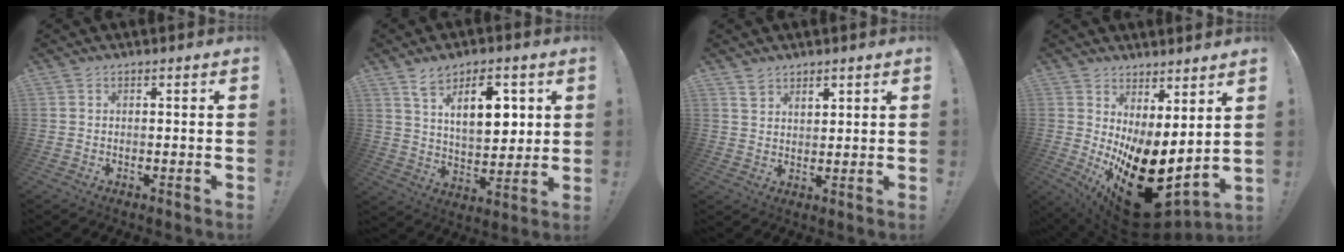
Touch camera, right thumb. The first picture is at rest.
{"total": 13.7, "force": [6.6, 6.6, 9.9], "torque": [-0.154, -0.014, 0.113]}
{"total": 4.3, "force": [3.3, 2.4, 1.4], "torque": [-0.019, -0.013, 0.061]}
{"total": 18.5, "force": [-5.7, 7.9, 15.7], "torque": [-0.220, 0.009, -0.071]}